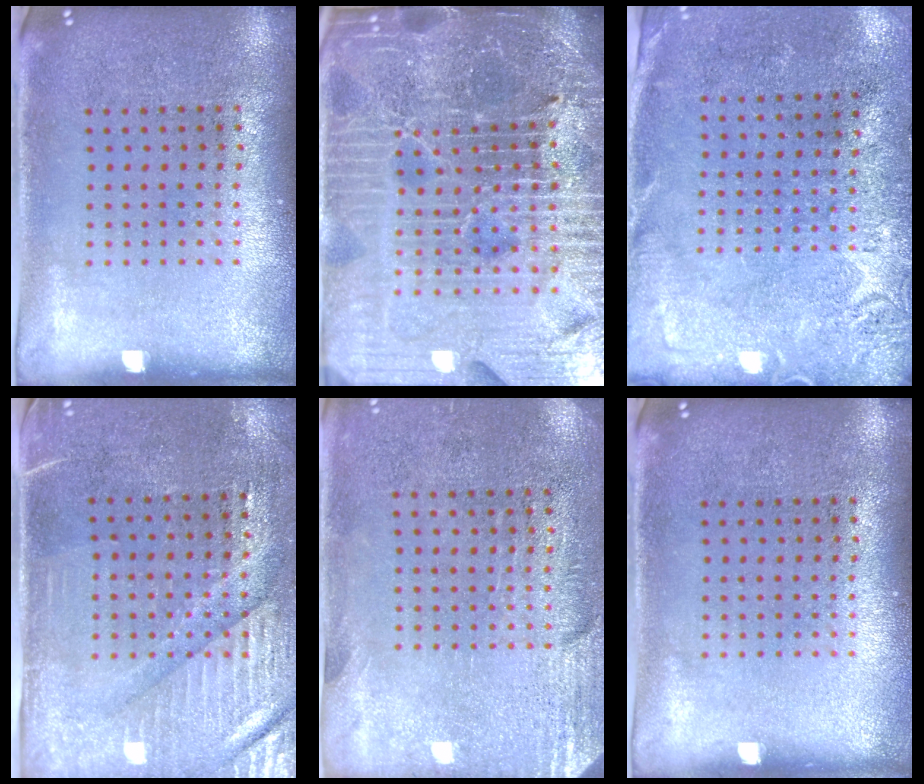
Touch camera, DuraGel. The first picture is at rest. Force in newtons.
{"total": 7.3, "press": 6.4, "slide": 3.7}
{"total": 2.8, "press": 2.4, "slide": 1.4}
{"total": 3.4, "press": 3.1, "slide": 1.4}
{"total": 2.8, "press": 2.4, "slide": 1.5}
{"total": 0.0}